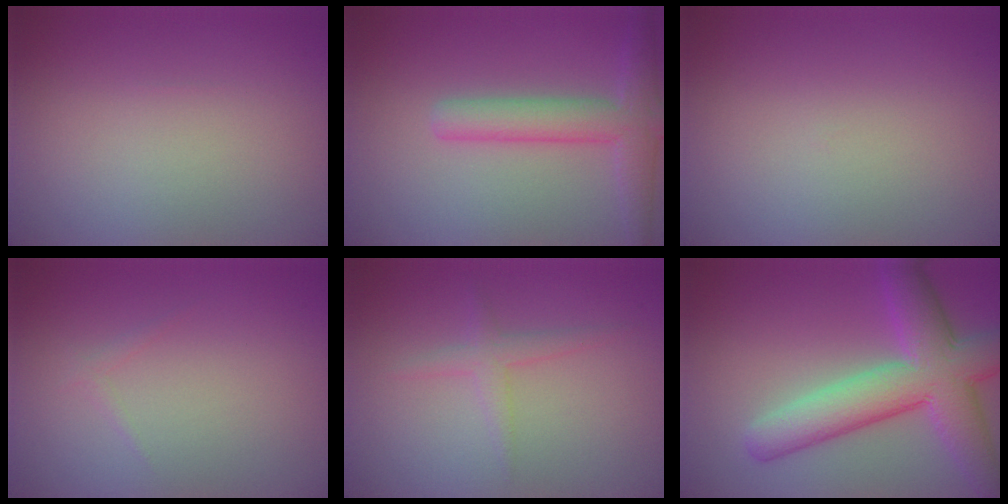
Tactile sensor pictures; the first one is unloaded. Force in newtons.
{"total": 4.4, "press": 4.4, "slide": 0.2}
{"total": 0.0}
{"total": 0.6, "press": 0.6, "slide": 0.0}
{"total": 1.7, "press": 1.7, "slide": 0.0}
{"total": 8.5, "press": 8.5, "slide": 0.3}